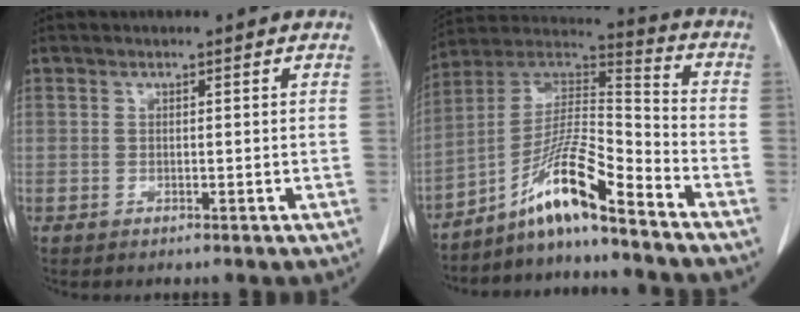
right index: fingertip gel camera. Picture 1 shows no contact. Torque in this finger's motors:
{"motor_torque": [1.35, -0.79, 0.73, 0.20]}